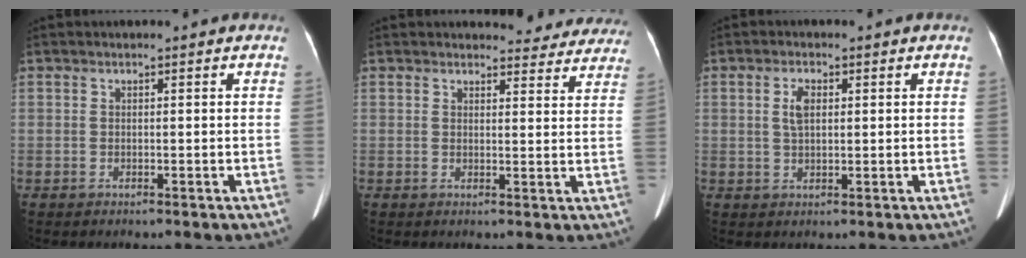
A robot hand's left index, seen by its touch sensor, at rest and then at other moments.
{"total": 9.4, "force": [9.0, 2.3, 0.9], "torque": [0.026, -0.017, 0.078]}
{"total": 3.0, "force": [0.8, 1.2, 2.6], "torque": [-0.054, 0.008, 0.016]}